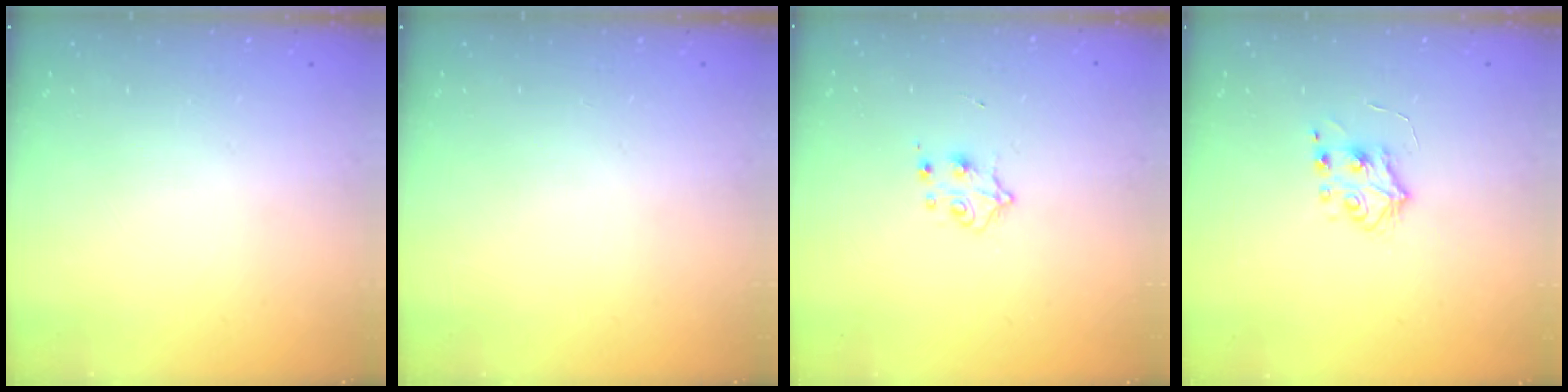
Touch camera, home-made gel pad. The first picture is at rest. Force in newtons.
{"total": 0.0}
{"total": 4.1, "press": 4.0, "slide": 0.6}
{"total": 5.3, "press": 5.2, "slide": 1.0}